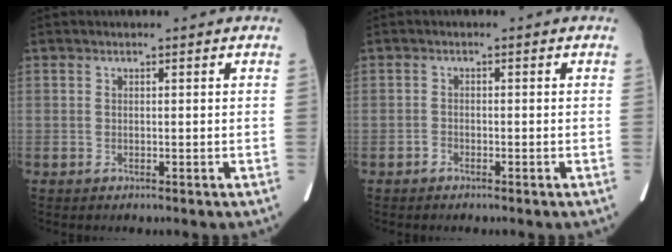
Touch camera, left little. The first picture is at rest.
{"total": 0.7, "force": [-0.6, 0.4, 0.1], "torque": [-0.002, 0.002, -0.015]}